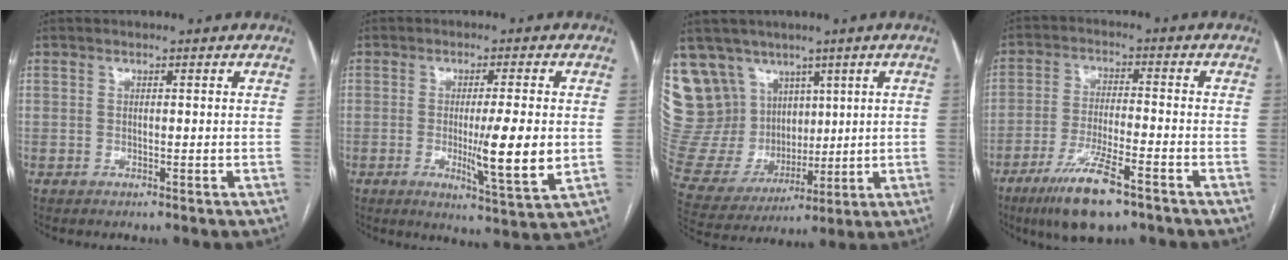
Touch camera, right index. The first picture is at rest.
{"total": 9.3, "force": [-0.9, 0.2, 9.3], "torque": [-0.146, -0.023, -0.016]}
{"total": 17.1, "force": [10.0, 12.8, 5.1], "torque": [-0.121, 0.058, 0.218]}
{"total": 10.4, "force": [-6.5, 1.8, 7.9], "torque": [-0.156, -0.022, -0.111]}